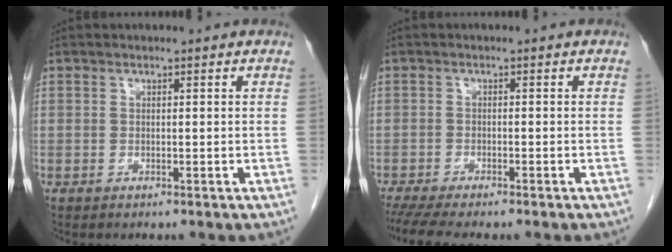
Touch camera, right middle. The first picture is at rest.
{"total": 6.9, "force": [-5.7, 0.6, 3.8], "torque": [-0.055, -0.011, -0.091]}